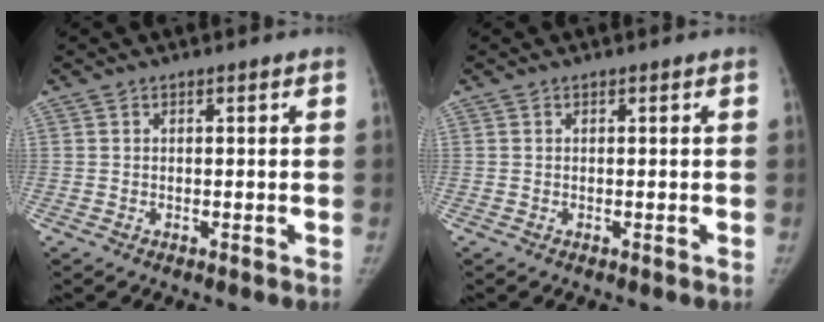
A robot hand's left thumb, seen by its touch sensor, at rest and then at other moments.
{"total": 0.0}